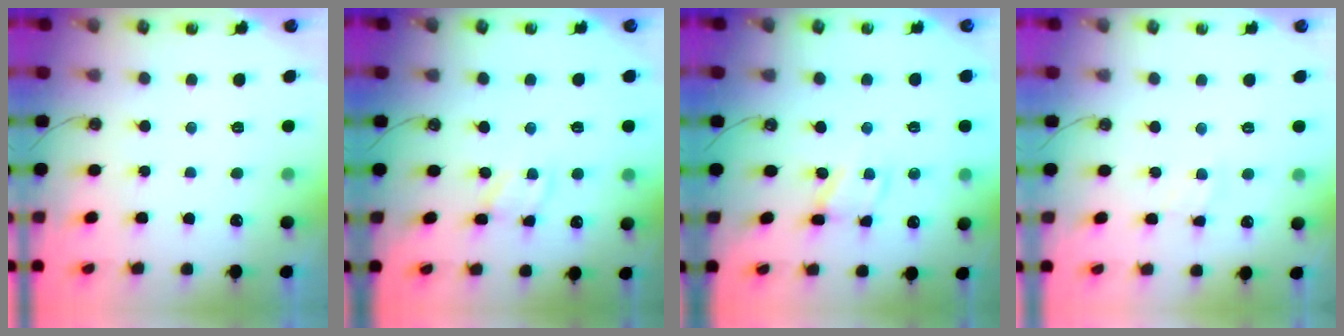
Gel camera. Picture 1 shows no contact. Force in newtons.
{"total": 2.4, "press": 2.4, "slide": 0.2}
{"total": 4.1, "press": 4.1, "slide": 0.2}
{"total": 3.9, "press": 3.9, "slide": 0.3}